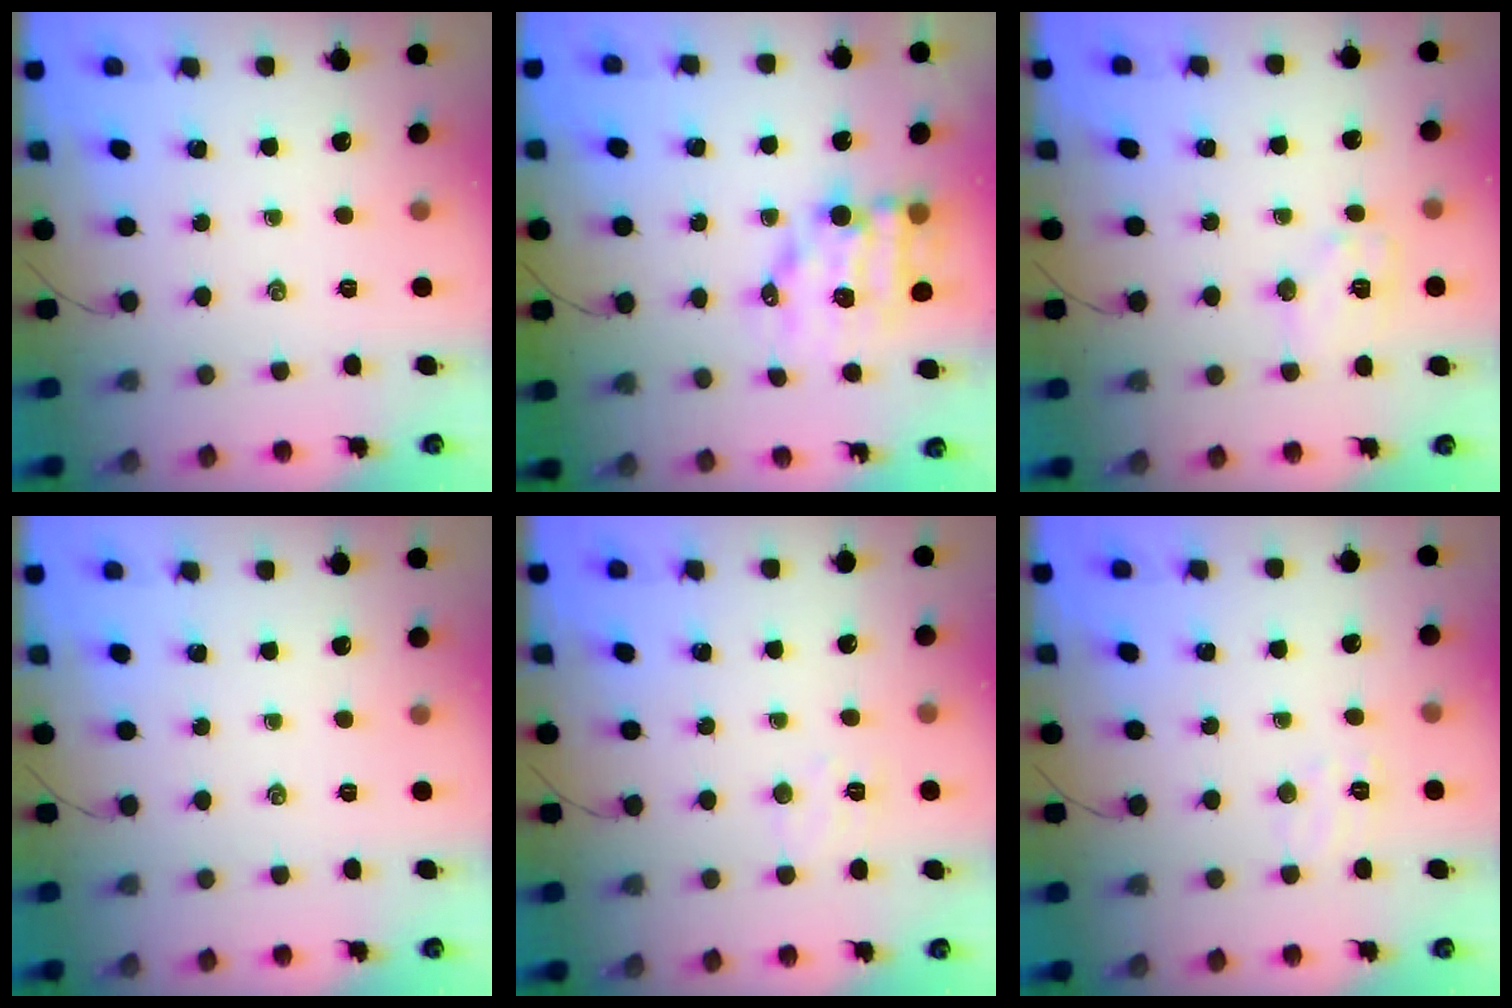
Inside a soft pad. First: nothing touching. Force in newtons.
{"total": 9.5, "press": 9.4, "slide": 1.7}
{"total": 8.1, "press": 8.0, "slide": 1.4}
{"total": 0.0}
{"total": 3.8, "press": 3.7, "slide": 0.9}
{"total": 4.3, "press": 4.2, "slide": 1.0}